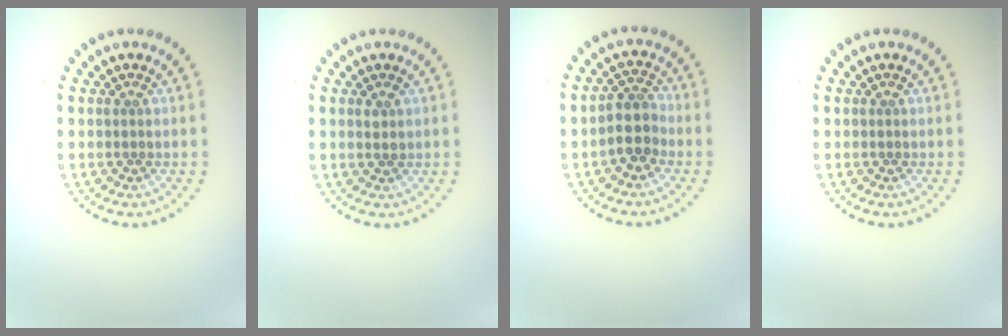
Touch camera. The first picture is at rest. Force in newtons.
{"total": 0.9, "press": 0.8, "slide": 0.1}
{"total": 3.1, "press": 2.7, "slide": 1.4}
{"total": 0.0}